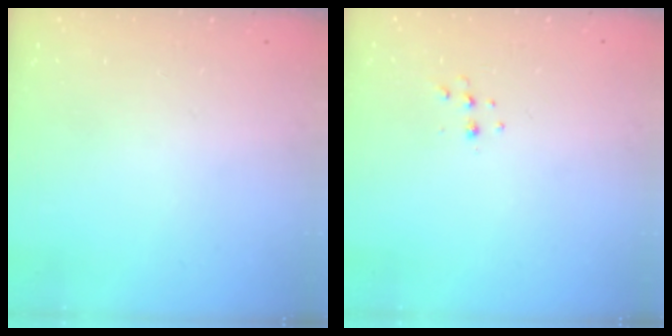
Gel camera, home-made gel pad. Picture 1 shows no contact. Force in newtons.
{"total": 3.8, "press": 3.7, "slide": 0.7}